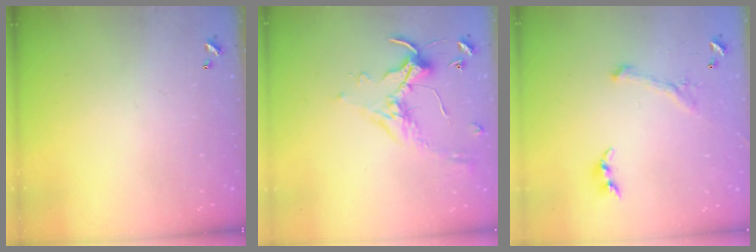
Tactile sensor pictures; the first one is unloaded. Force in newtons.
{"total": 0.7, "press": 0.6, "slide": 0.4}
{"total": 2.8, "press": 2.6, "slide": 0.9}